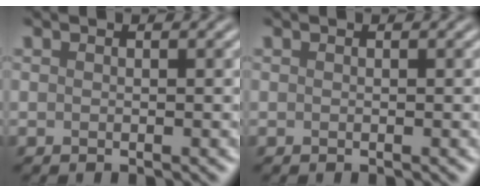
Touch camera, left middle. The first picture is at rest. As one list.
[{"total": 0.0}]